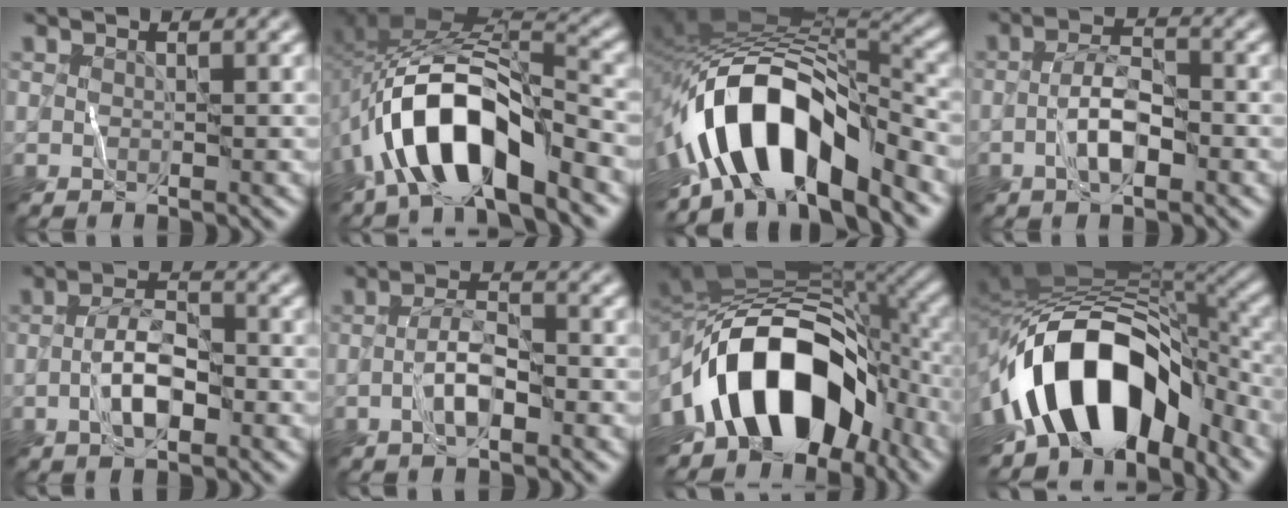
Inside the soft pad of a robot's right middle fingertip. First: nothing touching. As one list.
[{"total": 10.7, "force": [-5.2, 4.7, 8.1], "torque": [-0.154, 0.009, -0.094]}, {"total": 12.4, "force": [-5.9, 5.7, 9.3], "torque": [-0.147, 0.011, -0.109]}, {"total": 3.3, "force": [-1.3, 1.1, 2.9], "torque": [-0.053, 0.009, -0.031]}, {"total": 3.6, "force": [-1.3, 1.3, 3.1], "torque": [-0.056, 0.009, -0.031]}, {"total": 2.8, "force": [-1.1, 0.8, 2.4], "torque": [-0.047, 0.008, -0.028]}, {"total": 14.8, "force": [-6.0, 8.7, 10.4], "torque": [-0.152, 0.017, -0.114]}, {"total": 13.7, "force": [-5.8, 8.2, 9.3], "torque": [-0.144, 0.006, -0.100]}]